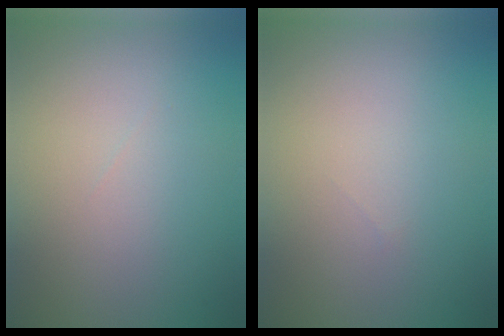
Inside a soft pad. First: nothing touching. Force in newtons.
{"total": 0.0}